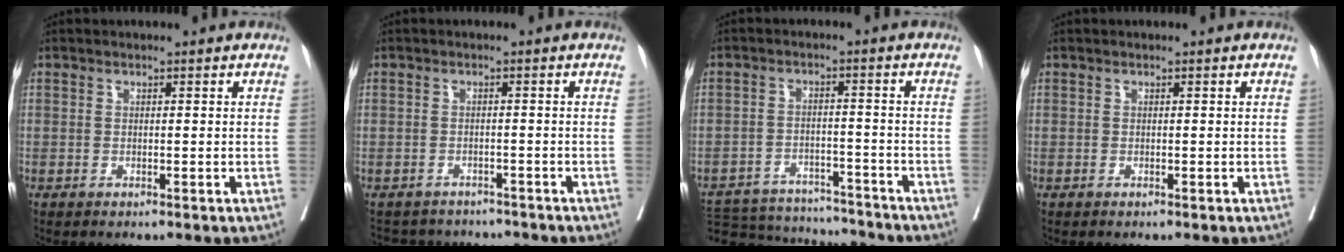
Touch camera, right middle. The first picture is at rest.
{"total": 6.7, "force": [-6.0, 3.0, 0.1], "torque": [0.006, 0.011, -0.080]}
{"total": 14.6, "force": [-13.7, 4.0, 3.1], "torque": [-0.053, 0.009, -0.193]}
{"total": 0.0}